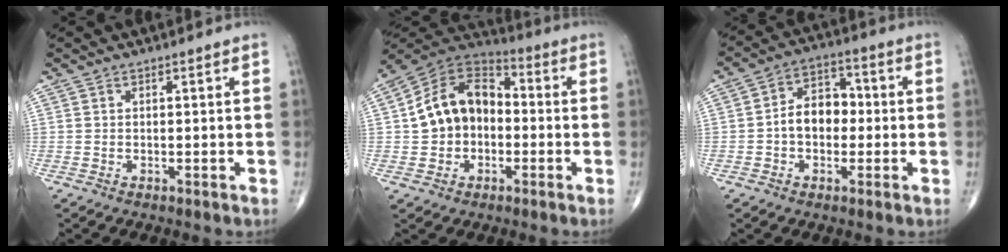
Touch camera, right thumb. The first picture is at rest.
{"total": 14.4, "force": [-0.6, 10.8, 9.5], "torque": [-0.138, 0.041, -0.025]}
{"total": 8.6, "force": [-0.8, 6.1, 5.9], "torque": [-0.072, 0.030, -0.025]}